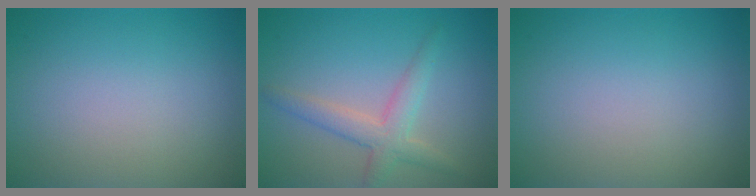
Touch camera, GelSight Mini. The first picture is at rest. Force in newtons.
{"total": 3.1, "press": 3.1, "slide": 0.2}
{"total": 0.0}